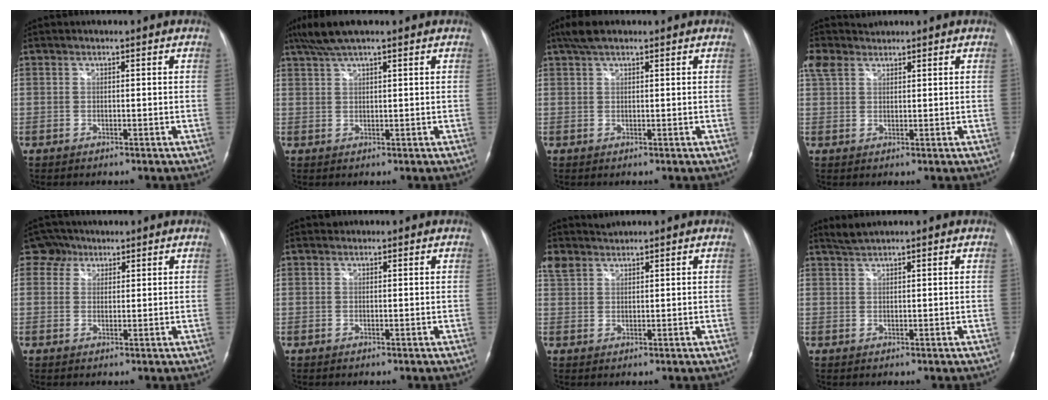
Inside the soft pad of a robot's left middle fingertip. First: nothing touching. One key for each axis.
{"total": 6.2, "fx": 4.8, "fy": 0.7, "fz": 3.9, "tx": -0.079, "ty": 0.034, "tz": 0.086}
{"total": 3.7, "fx": 2.7, "fy": 1.2, "fz": 2.2, "tx": -0.049, "ty": 0.020, "tz": 0.051}
{"total": 3.4, "fx": 2.9, "fy": 1.7, "fz": 0.7, "tx": -0.033, "ty": 0.029, "tz": 0.064}
{"total": 3.2, "fx": 2.1, "fy": 2.4, "fz": -0.4, "tx": 0.010, "ty": 0.008, "tz": 0.032}
{"total": 0.5, "fx": 0.5, "fy": 0.2, "fz": -0.1, "tx": -0.002, "ty": 0.005, "tz": 0.009}
{"total": 2.9, "fx": 2.8, "fy": 0.7, "fz": -0.2, "tx": -0.008, "ty": 0.016, "tz": 0.058}
{"total": 1.9, "fx": 1.8, "fy": -0.4, "fz": 0.4, "tx": -0.011, "ty": 0.008, "tz": 0.040}